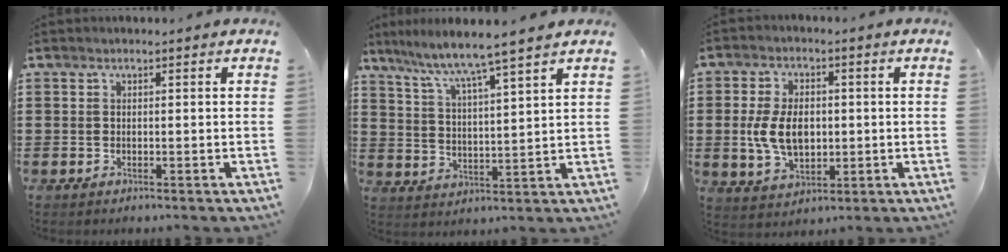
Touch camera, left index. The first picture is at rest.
{"total": 5.7, "force": [5.0, -1.1, 2.5], "torque": [-0.073, -0.041, 0.077]}
{"total": 8.0, "force": [0.0, 4.9, 6.3], "torque": [-0.140, 0.003, -0.008]}